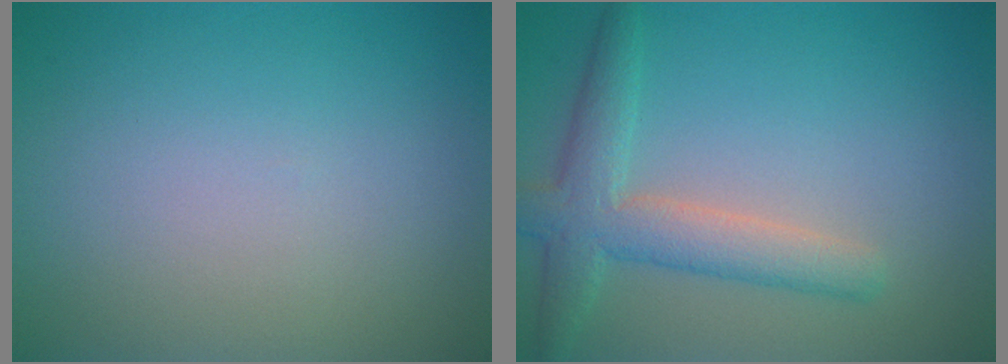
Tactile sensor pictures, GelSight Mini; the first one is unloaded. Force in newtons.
{"total": 4.4, "press": 4.4, "slide": 0.2}